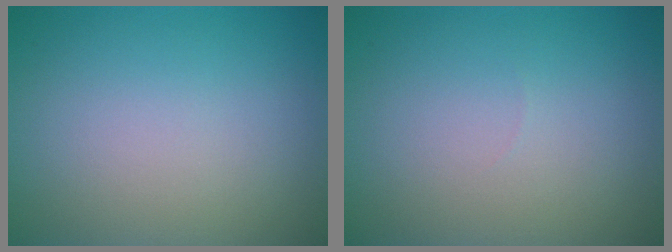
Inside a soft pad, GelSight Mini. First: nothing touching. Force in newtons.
{"total": 0.0}